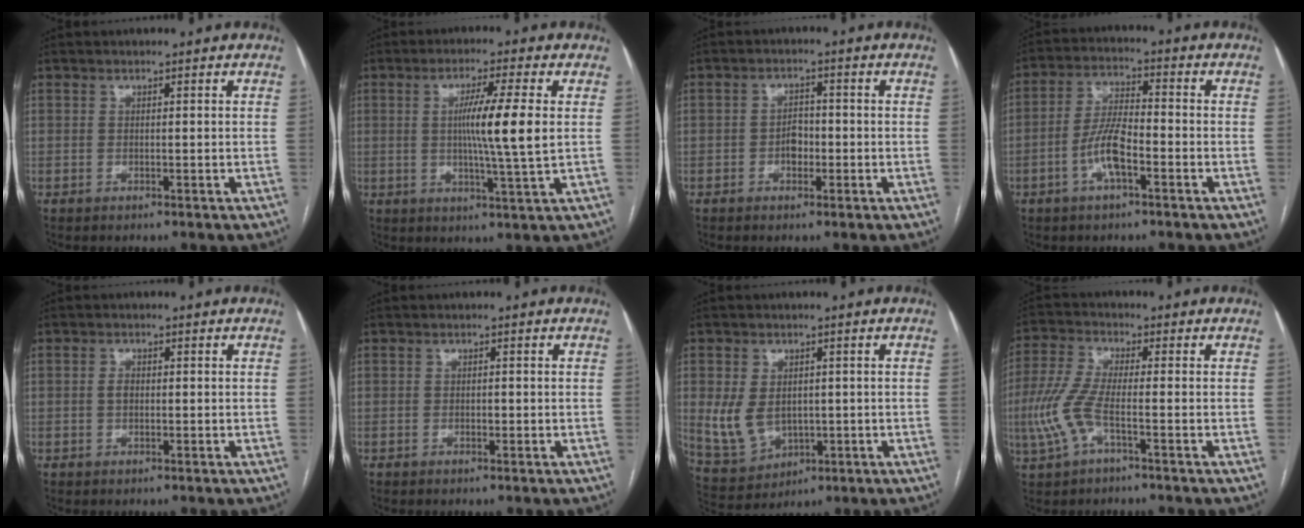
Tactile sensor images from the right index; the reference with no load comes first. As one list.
[{"total": 8.9, "force": [0.9, -0.8, 8.8], "torque": [-0.155, -0.007, 0.013]}, {"total": 2.9, "force": [-0.9, 1.8, 2.1], "torque": [-0.031, 0.007, -0.016]}, {"total": 7.2, "force": [-2.8, 2.0, 6.4], "torque": [-0.135, 0.008, -0.054]}, {"total": 1.5, "force": [0.0, 0.9, 1.1], "torque": [-0.021, 0.003, -0.002]}, {"total": 0.8, "force": [-0.2, 0.5, 0.6], "torque": [-0.011, 0.001, -0.004]}, {"total": 7.7, "force": [0.0, 5.9, 5.0], "torque": [-0.106, 0.004, 0.023]}, {"total": 7.1, "force": [-2.3, 1.7, 6.5], "torque": [-0.163, 0.003, -0.053]}]